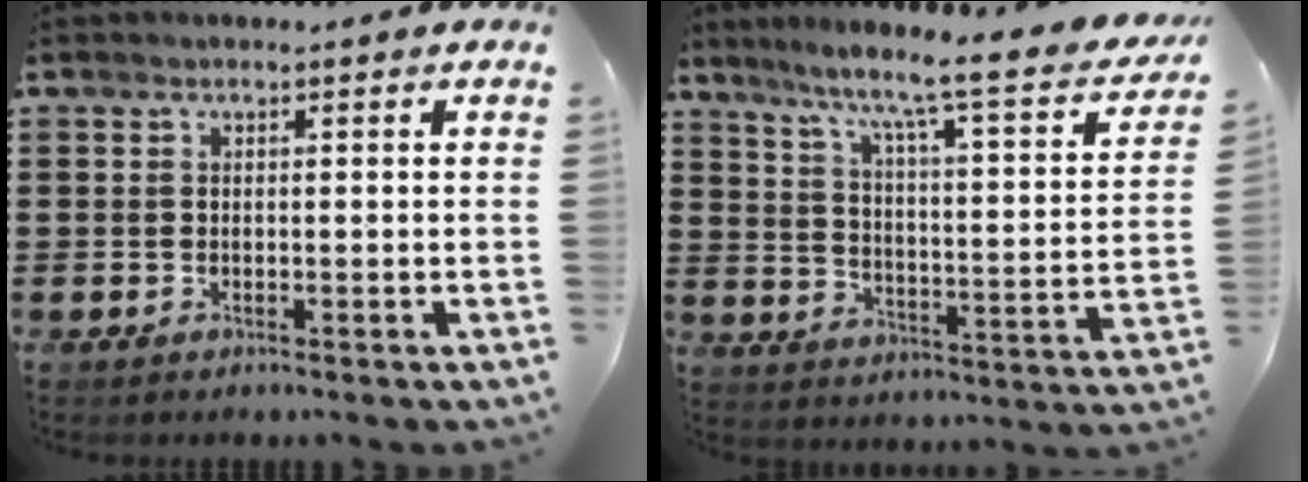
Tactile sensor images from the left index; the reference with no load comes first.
{"total": 7.0, "force": [5.5, -0.7, 4.2], "torque": [-0.098, -0.055, 0.076]}